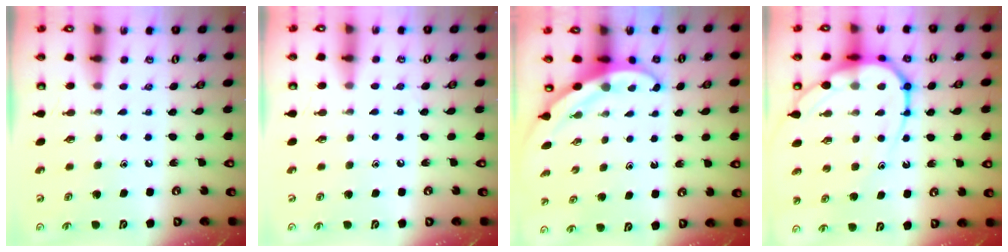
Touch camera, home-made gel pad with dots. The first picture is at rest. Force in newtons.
{"total": 3.0, "press": 2.9, "slide": 0.3}
{"total": 3.4, "press": 3.4, "slide": 0.2}
{"total": 13.8, "press": 13.7, "slide": 1.3}